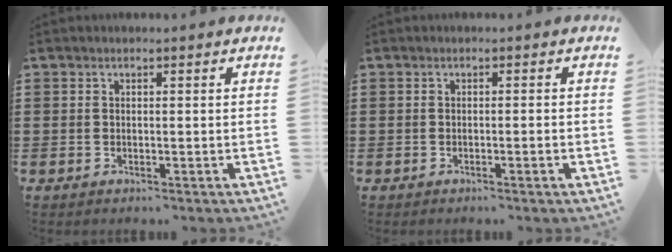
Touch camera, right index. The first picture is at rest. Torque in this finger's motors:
{"motor_torque": [-0.51, 0.30, 0.00, -0.01]}